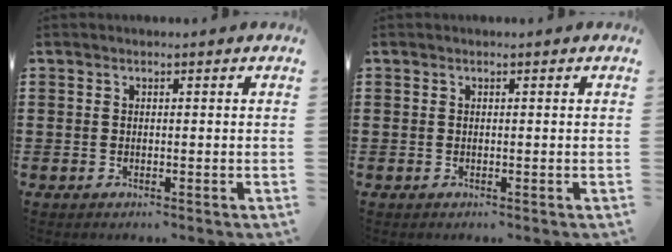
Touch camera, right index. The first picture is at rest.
{"total": 0.0}